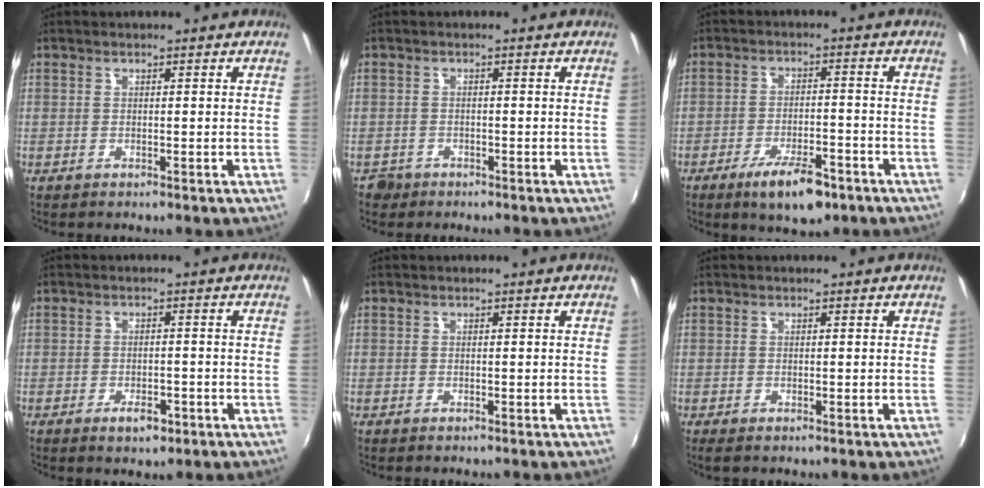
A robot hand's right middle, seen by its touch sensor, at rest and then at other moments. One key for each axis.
{"total": 2.3, "fx": -1.6, "fy": 1.7, "fz": 0.3, "tx": -0.013, "ty": -0.001, "tz": -0.027}
{"total": 8.9, "fx": -5.7, "fy": 2.9, "fz": 6.2, "tx": -0.122, "ty": -0.008, "tz": -0.087}
{"total": 3.5, "fx": -1.9, "fy": 1.7, "fz": 2.4, "tx": -0.052, "ty": -0.003, "tz": -0.028}
{"total": 0.0}
{"total": 0.6, "fx": -0.2, "fy": 0.0, "fz": 0.6, "tx": -0.011, "ty": 0.000, "tz": -0.002}